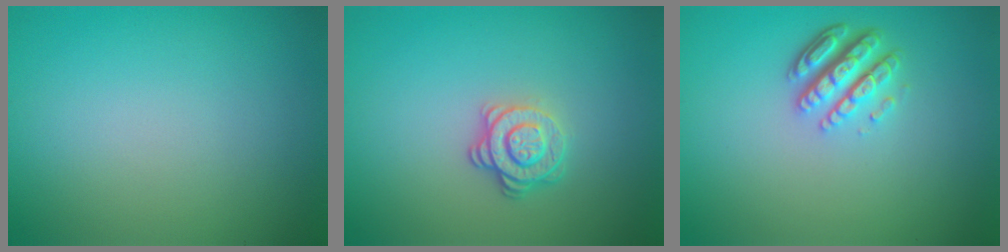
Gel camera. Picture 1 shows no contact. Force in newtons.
{"total": 2.9, "press": 2.5, "slide": 1.6}
{"total": 4.4, "press": 3.3, "slide": 3.0}